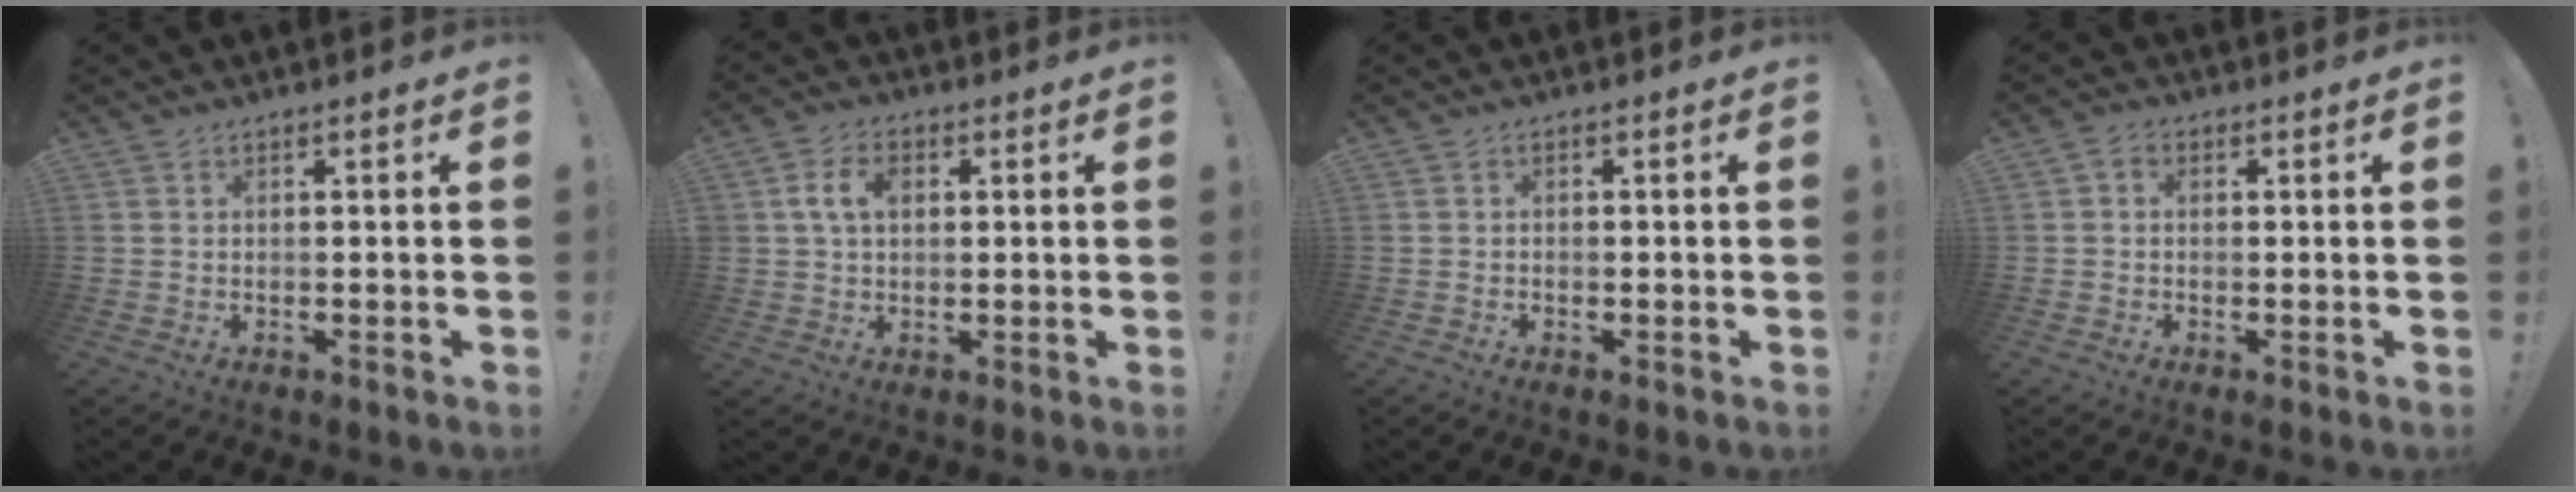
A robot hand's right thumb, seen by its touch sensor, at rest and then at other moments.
{"total": 7.0, "force": [1.6, 4.9, 4.7], "torque": [-0.077, 0.011, 0.028]}
{"total": 0.9, "force": [-0.8, 0.4, 0.1], "torque": [-0.014, 0.007, -0.011]}
{"total": 1.9, "force": [-0.4, 1.5, 0.9], "torque": [-0.030, 0.011, -0.006]}